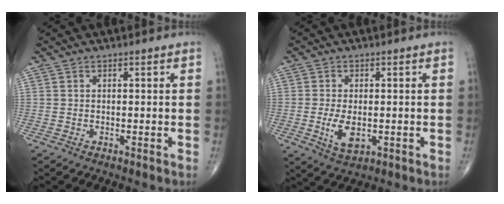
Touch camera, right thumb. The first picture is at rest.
{"total": 5.6, "force": [-1.0, 3.0, 4.7], "torque": [-0.084, -0.009, -0.011]}